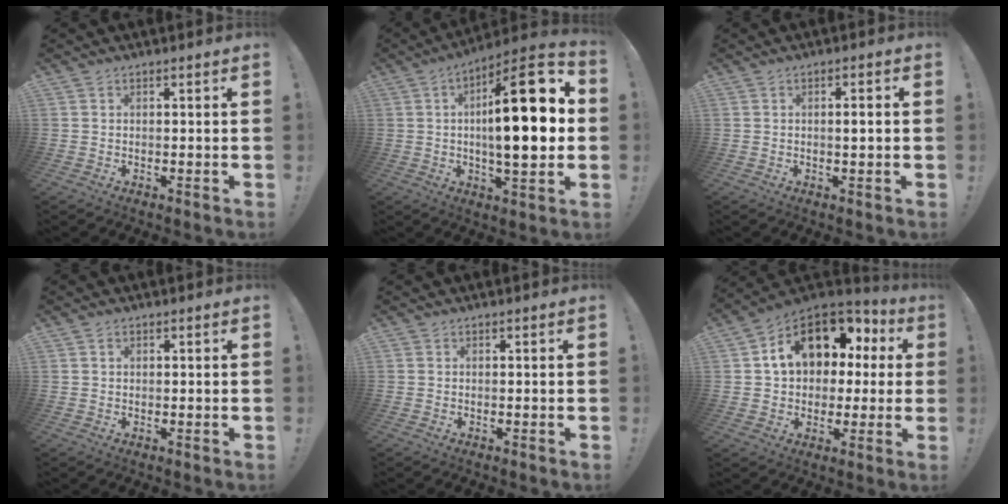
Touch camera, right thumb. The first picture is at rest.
{"total": 21.9, "force": [2.0, 6.6, 20.8], "torque": [-0.309, -0.013, 0.018]}
{"total": 2.1, "force": [0.1, 0.2, 2.1], "torque": [-0.027, -0.003, -0.004]}
{"total": 0.8, "force": [0.5, 0.6, 0.0], "torque": [0.009, -0.003, 0.009]}
{"total": 0.0}
{"total": 15.7, "force": [6.1, 10.8, 9.6], "torque": [-0.156, -0.020, 0.114]}